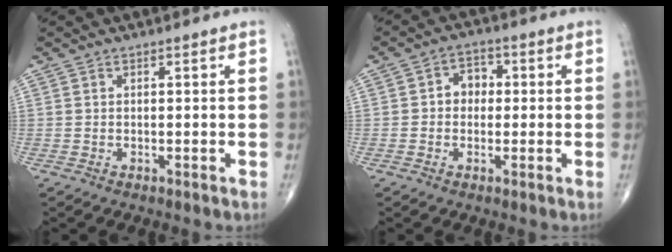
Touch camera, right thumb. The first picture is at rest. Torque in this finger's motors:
{"motor_torque": [0.82, 0.73, 0.37, -0.02, 0.00]}